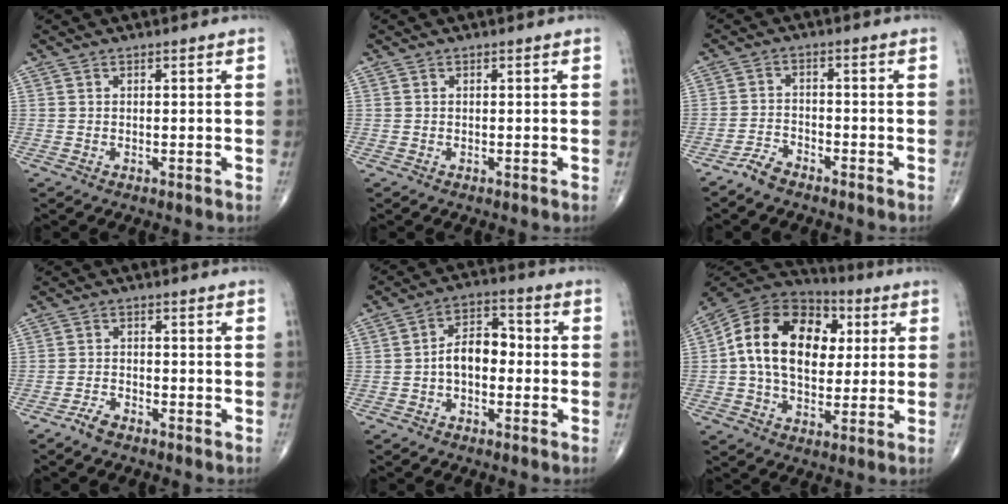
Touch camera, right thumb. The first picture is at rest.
{"total": 0.0}
{"total": 3.4, "force": [-3.0, 1.1, 1.1], "torque": [-0.025, 0.012, -0.062]}
{"total": 2.8, "force": [-2.3, 1.0, 1.3], "torque": [-0.031, 0.012, -0.044]}
{"total": 7.8, "force": [-1.1, 4.9, 6.0], "torque": [-0.083, 0.033, -0.031]}
{"total": 19.6, "force": [2.8, 13.2, 14.3], "torque": [-0.227, 0.019, 0.041]}